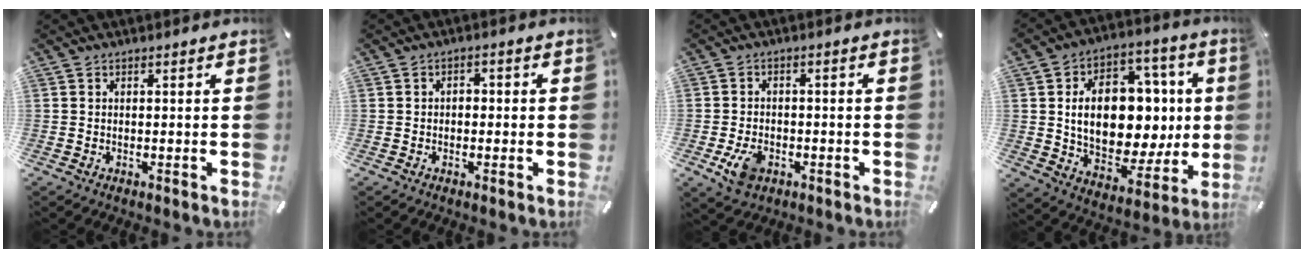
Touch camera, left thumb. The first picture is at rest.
{"total": 1.8, "force": [-0.7, 1.2, 1.1], "torque": [-0.023, 0.008, -0.016]}
{"total": 6.0, "force": [-2.5, 4.1, 3.7], "torque": [-0.075, 0.003, -0.046]}
{"total": 18.7, "force": [1.8, 13.3, 13.0], "torque": [-0.218, -0.018, 0.040]}